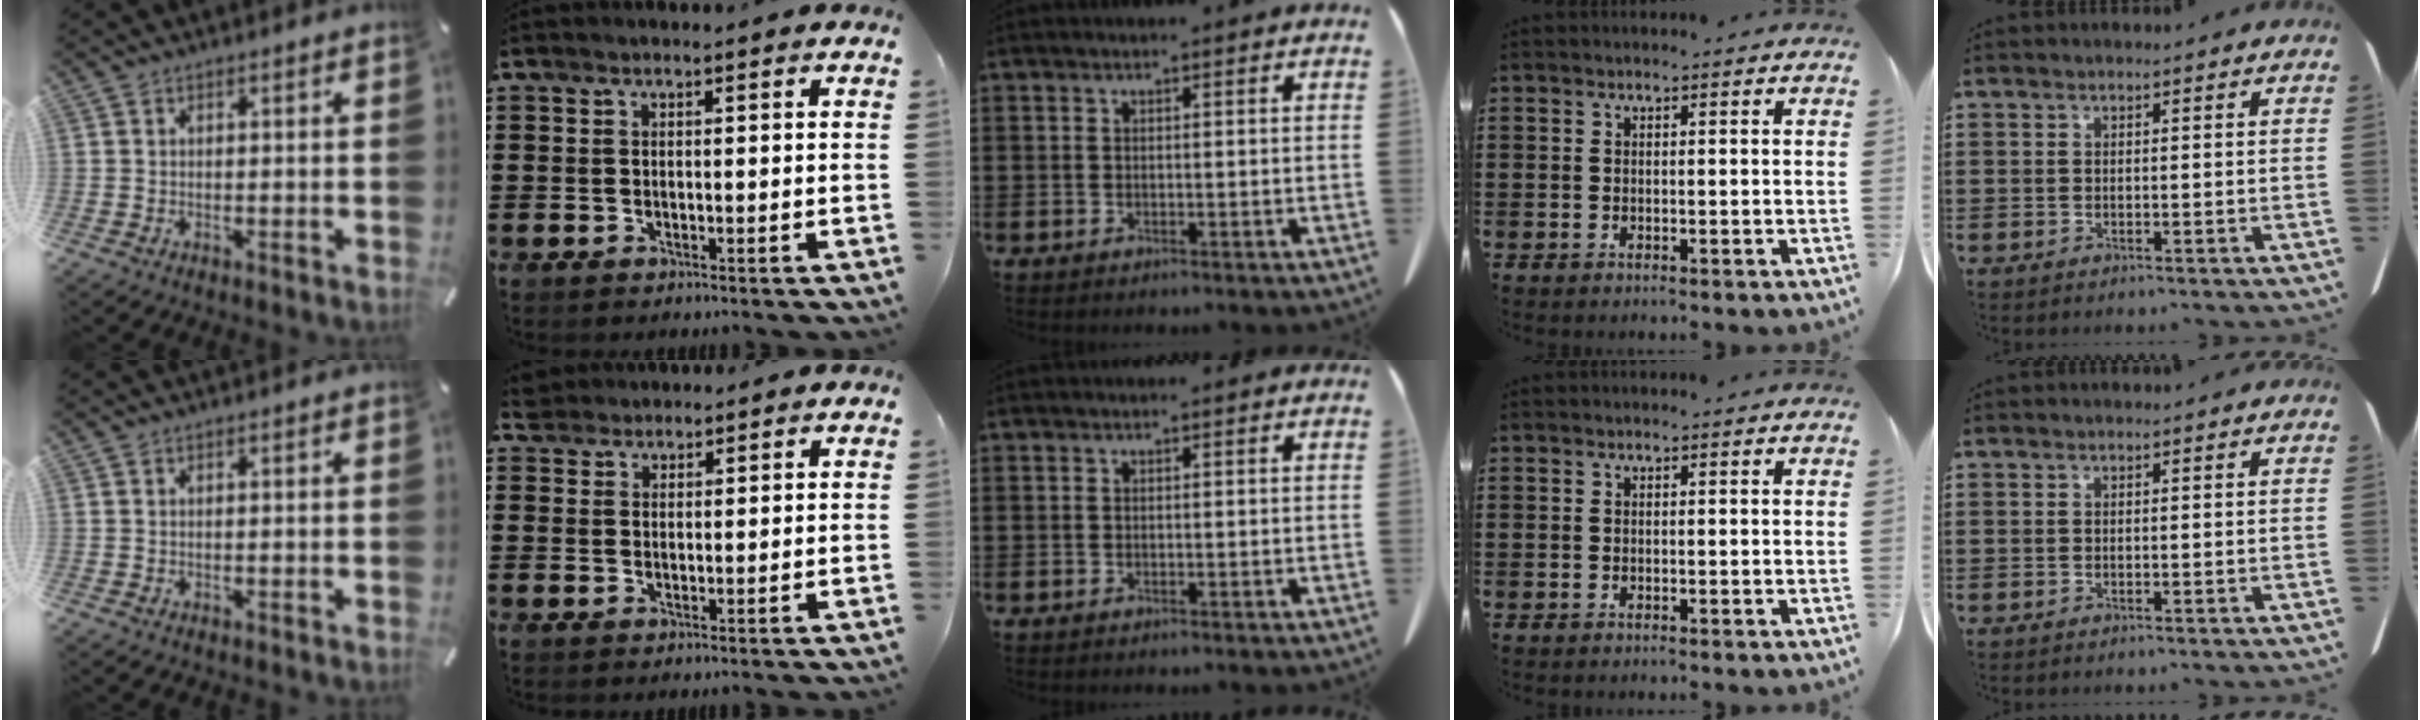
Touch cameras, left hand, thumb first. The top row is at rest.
{"index": {"total": 2.5, "force": [2.2, 1.2, -0.1], "torque": [-0.008, 0.009, 0.044]}}